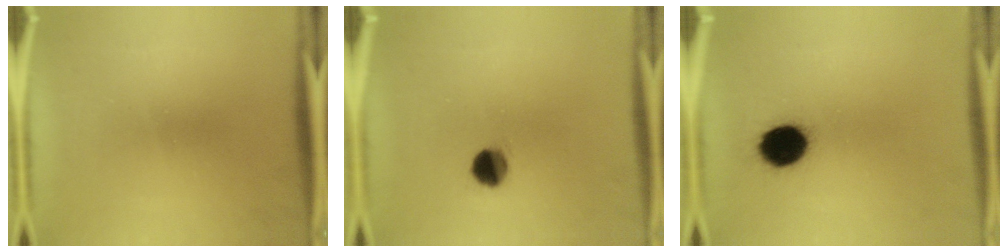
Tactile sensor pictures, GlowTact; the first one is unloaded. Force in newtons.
{"total": 5.3}
{"total": 9.9}